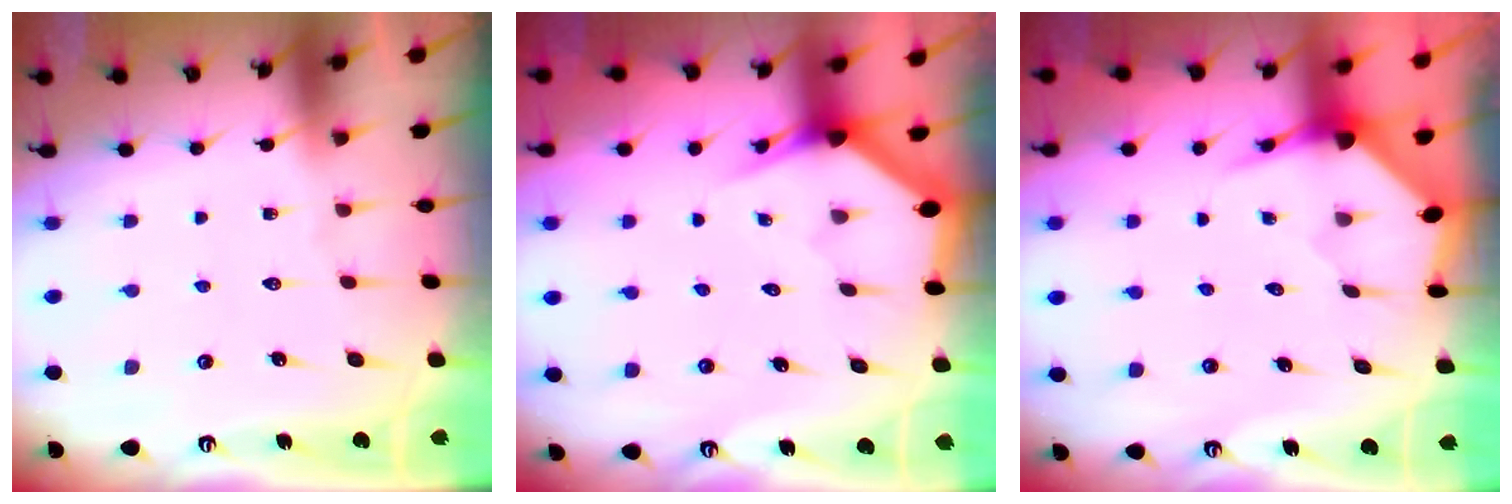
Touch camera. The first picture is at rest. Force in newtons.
{"total": 2.8, "press": 2.8, "slide": 0.0}
{"total": 3.7, "press": 3.7, "slide": 0.4}